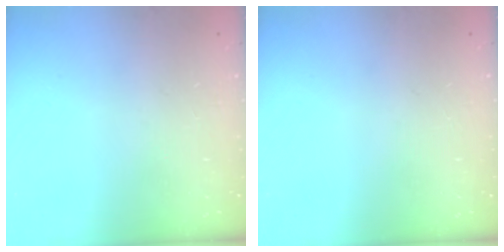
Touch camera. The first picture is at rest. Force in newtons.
{"total": 0.0}